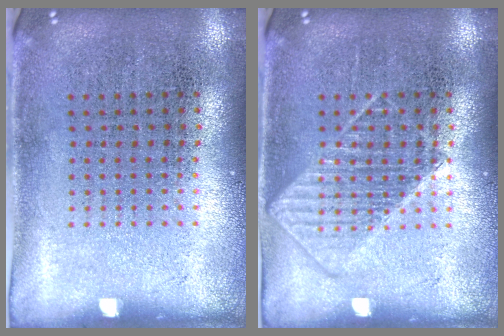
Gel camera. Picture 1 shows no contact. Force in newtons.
{"total": 2.0, "press": 2.0, "slide": 0.5}